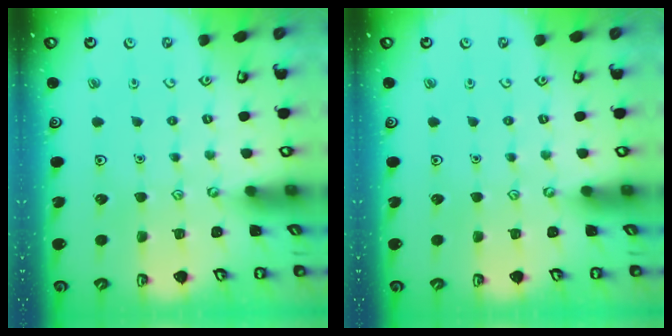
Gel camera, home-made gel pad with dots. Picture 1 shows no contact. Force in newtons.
{"total": 0.0}